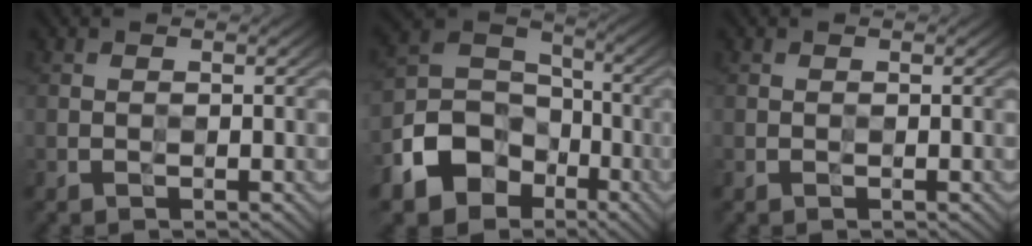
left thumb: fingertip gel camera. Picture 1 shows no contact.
{"total": 12.0, "force": [-6.0, 8.9, 5.4], "torque": [-0.144, -0.029, -0.117]}
{"total": 0.0}